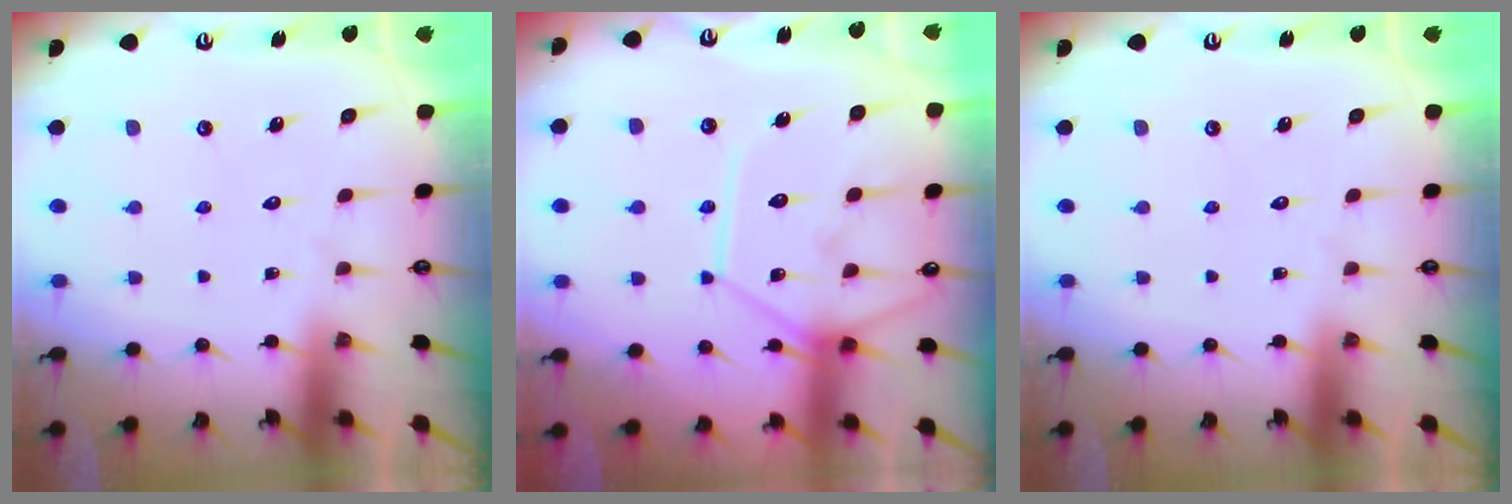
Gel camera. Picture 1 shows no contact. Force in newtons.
{"total": 13.7, "press": 13.6, "slide": 1.2}
{"total": 0.0}